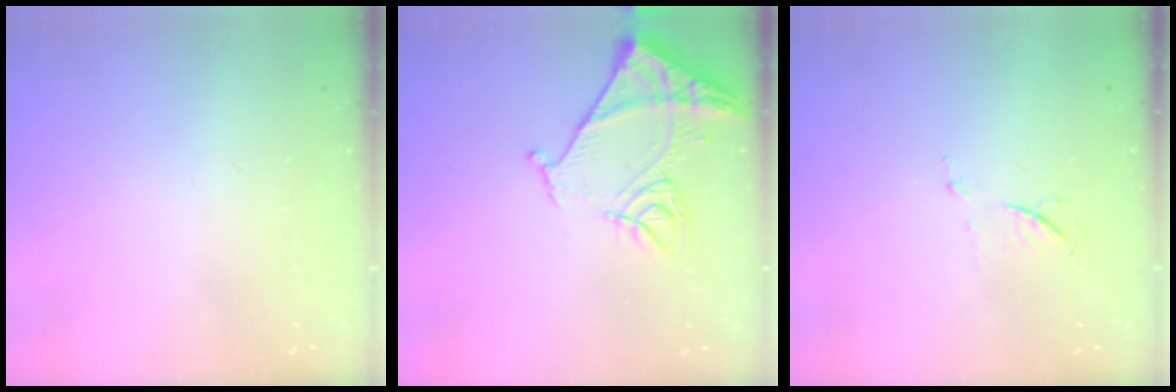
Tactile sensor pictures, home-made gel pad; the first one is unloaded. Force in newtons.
{"total": 11.7, "press": 11.6, "slide": 1.2}
{"total": 6.0, "press": 6.0, "slide": 0.7}